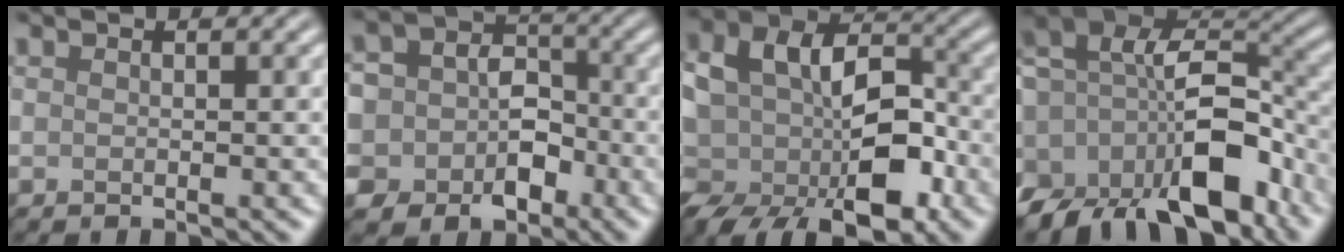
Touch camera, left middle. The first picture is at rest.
{"total": 11.1, "force": [-3.6, 10.0, 3.4], "torque": [-0.075, -0.003, -0.085]}
{"total": 12.8, "force": [-3.0, 8.5, 9.1], "torque": [-0.152, -0.008, -0.050]}
{"total": 13.2, "force": [-5.6, 8.3, 8.6], "torque": [-0.157, -0.003, -0.093]}